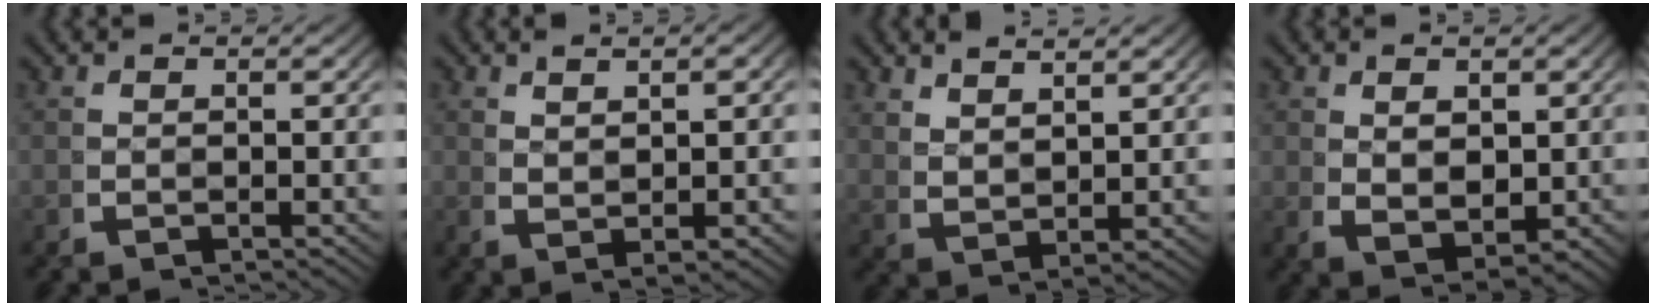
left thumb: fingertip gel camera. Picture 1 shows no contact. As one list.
[{"total": 2.4, "force": [1.0, 0.8, 2.1], "torque": [-0.028, 0.003, 0.021]}, {"total": 3.4, "force": [2.3, 1.7, 1.8], "torque": [-0.037, -0.010, 0.052]}, {"total": 4.8, "force": [-0.1, 3.4, 3.3], "torque": [-0.068, -0.028, 0.012]}]